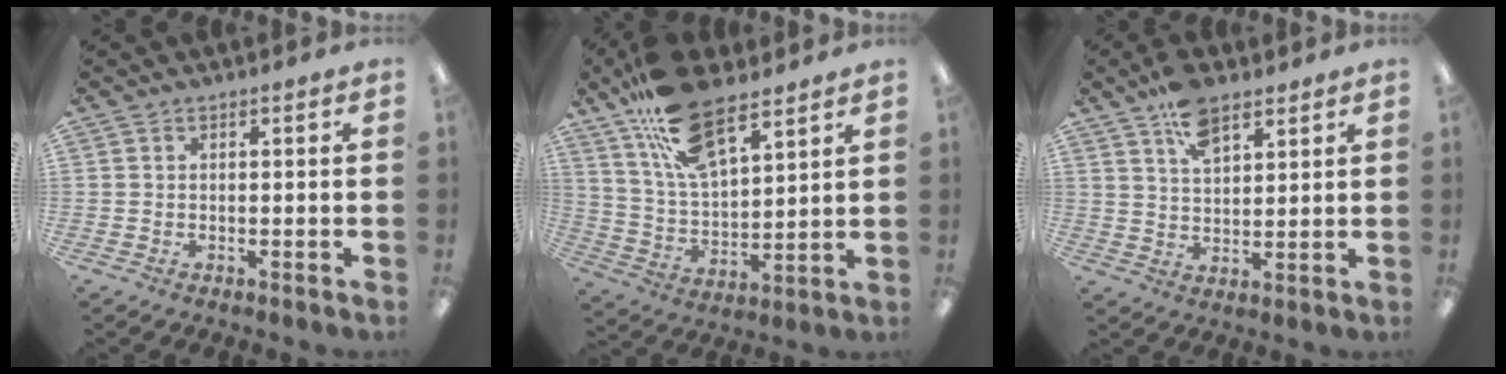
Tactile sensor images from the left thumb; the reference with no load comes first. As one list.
[{"total": 17.2, "force": [11.6, 7.2, 10.4], "torque": [-0.194, -0.046, 0.208]}, {"total": 8.9, "force": [5.9, 4.3, 5.1], "torque": [-0.090, -0.021, 0.106]}]